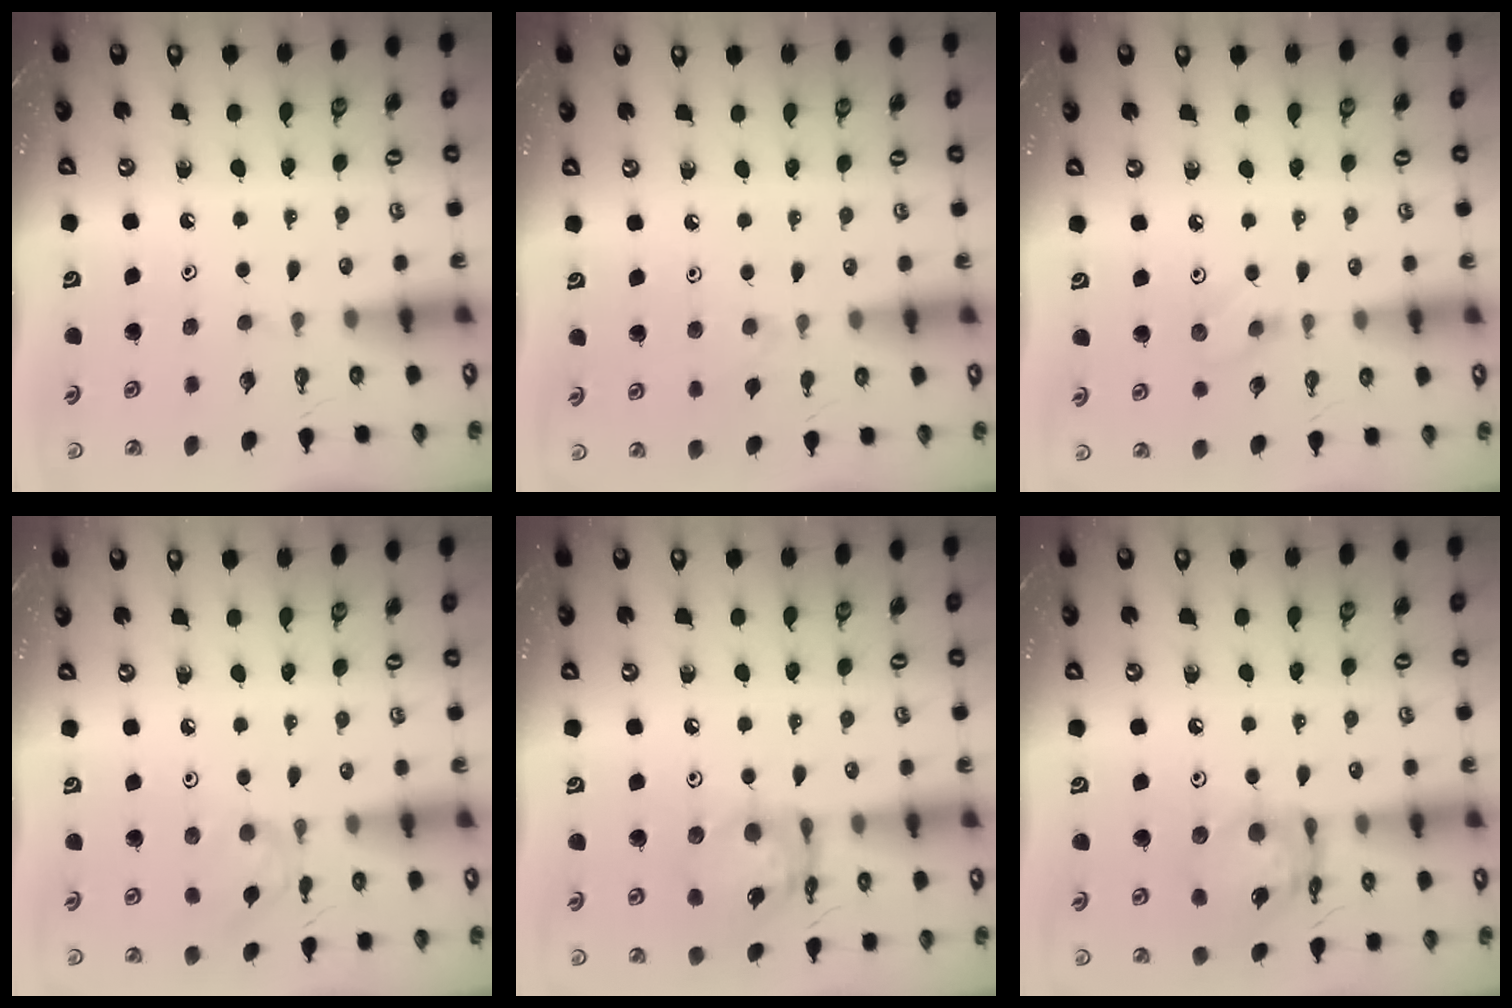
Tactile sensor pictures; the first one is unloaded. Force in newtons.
{"total": 3.8, "press": 3.8, "slide": 0.7}
{"total": 5.0, "press": 5.0, "slide": 0.6}
{"total": 2.9, "press": 2.9, "slide": 0.2}
{"total": 14.0, "press": 13.9, "slide": 1.3}
{"total": 14.0, "press": 13.9, "slide": 1.3}